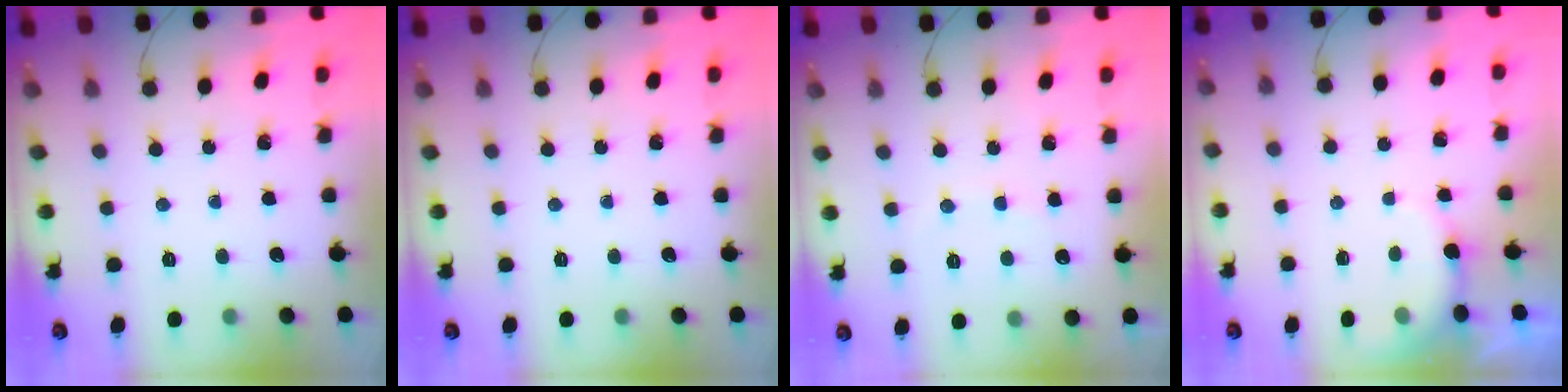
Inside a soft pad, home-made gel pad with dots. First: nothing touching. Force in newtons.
{"total": 0.0}
{"total": 6.5, "press": 6.4, "slide": 1.4}
{"total": 2.8, "press": 2.7, "slide": 0.7}